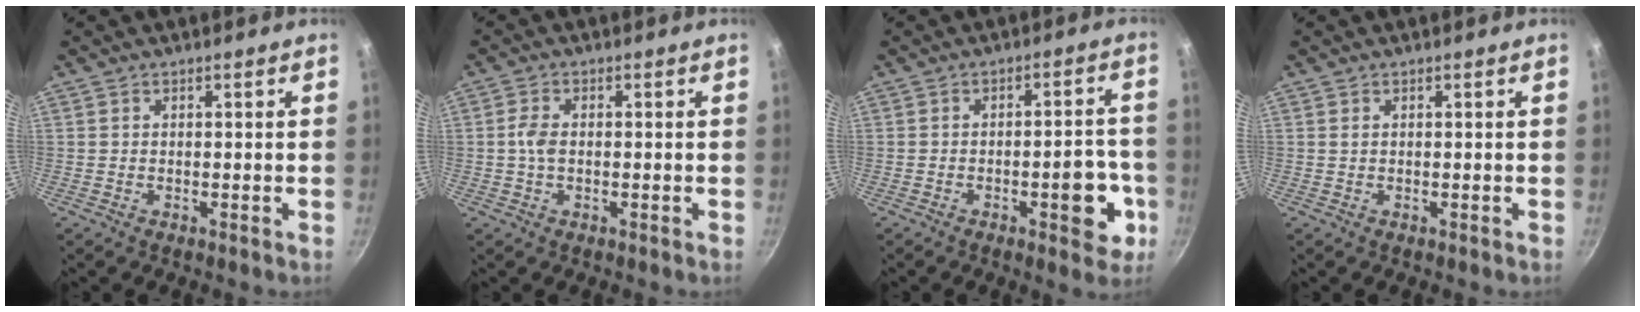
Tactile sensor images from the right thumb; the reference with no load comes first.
{"total": 2.9, "force": [-0.2, 1.7, 2.4], "torque": [-0.053, 0.007, -0.008]}
{"total": 9.5, "force": [-3.2, 4.0, 8.0], "torque": [-0.069, 0.024, -0.039]}
{"total": 0.0}